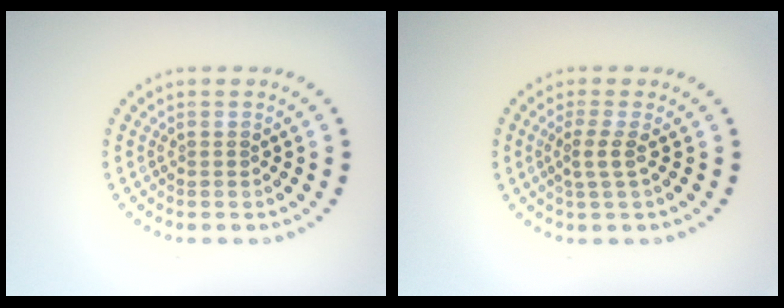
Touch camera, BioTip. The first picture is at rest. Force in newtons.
{"total": 1.9, "press": 1.4, "slide": 1.2}